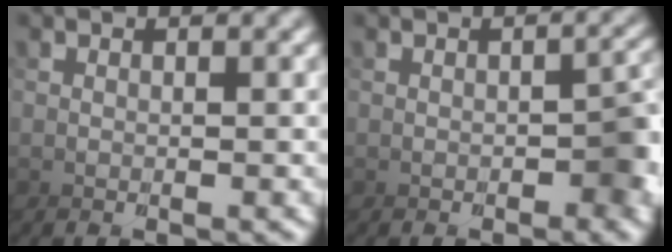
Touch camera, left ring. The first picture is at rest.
{"total": 2.9, "force": [-1.1, 1.1, 2.5], "torque": [-0.029, -0.002, -0.017]}